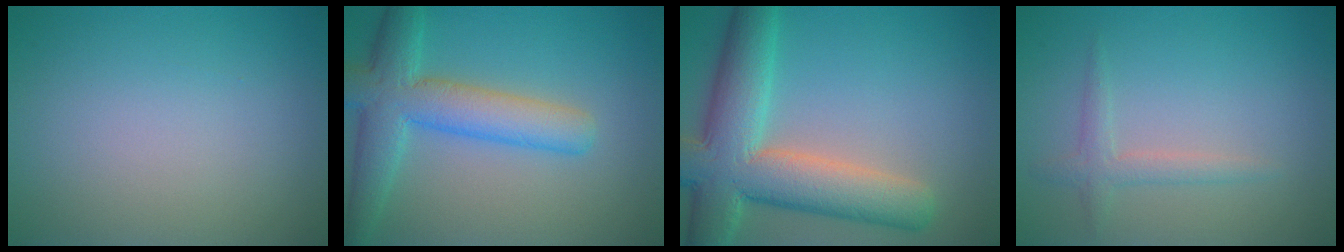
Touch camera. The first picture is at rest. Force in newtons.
{"total": 6.5, "press": 6.5, "slide": 0.2}
{"total": 9.9, "press": 9.9, "slide": 0.6}
{"total": 1.7, "press": 1.7, "slide": 0.1}